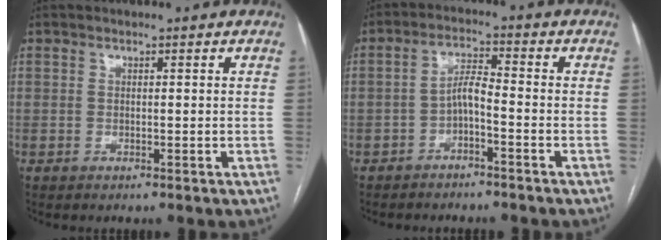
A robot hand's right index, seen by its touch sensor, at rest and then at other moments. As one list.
[{"total": 3.9, "force": [-1.8, 0.7, 3.4], "torque": [-0.064, 0.014, -0.034]}]